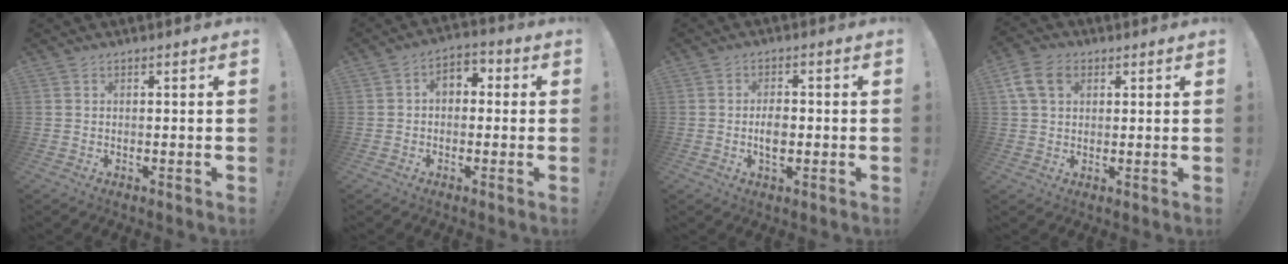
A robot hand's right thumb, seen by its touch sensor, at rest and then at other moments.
{"total": 5.1, "force": [-0.2, 3.8, 3.3], "torque": [-0.049, 0.011, -0.003]}
{"total": 4.4, "force": [-1.0, 2.5, 3.4], "torque": [-0.043, -0.004, -0.024]}
{"total": 8.9, "force": [3.4, 6.2, 5.4], "torque": [-0.099, 0.004, 0.069]}